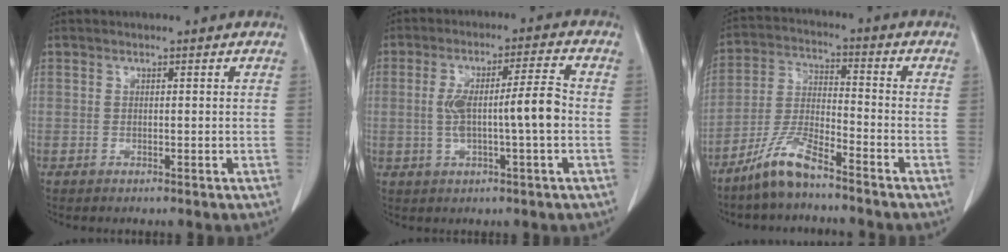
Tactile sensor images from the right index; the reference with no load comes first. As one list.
[{"total": 8.3, "force": [-0.7, 0.6, 8.2], "torque": [-0.152, 0.019, -0.009]}, {"total": 8.4, "force": [-6.6, 1.2, 5.1], "torque": [-0.114, -0.015, -0.136]}]